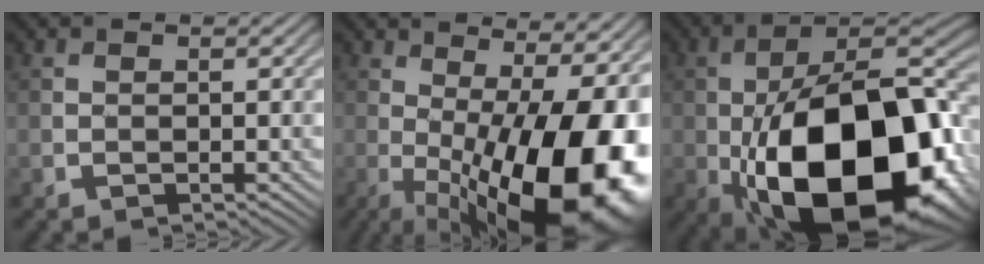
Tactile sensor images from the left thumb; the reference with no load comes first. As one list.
[{"total": 20.5, "force": [-2.9, 7.3, 19.0], "torque": [-0.241, -0.007, -0.045]}, {"total": 22.0, "force": [-5.7, 11.5, 17.8], "torque": [-0.307, -0.025, -0.079]}]